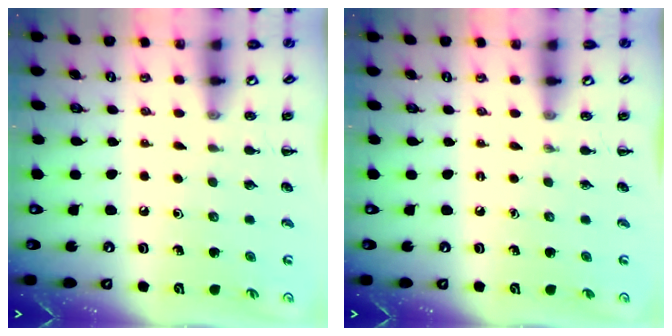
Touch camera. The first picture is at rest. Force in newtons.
{"total": 0.0}